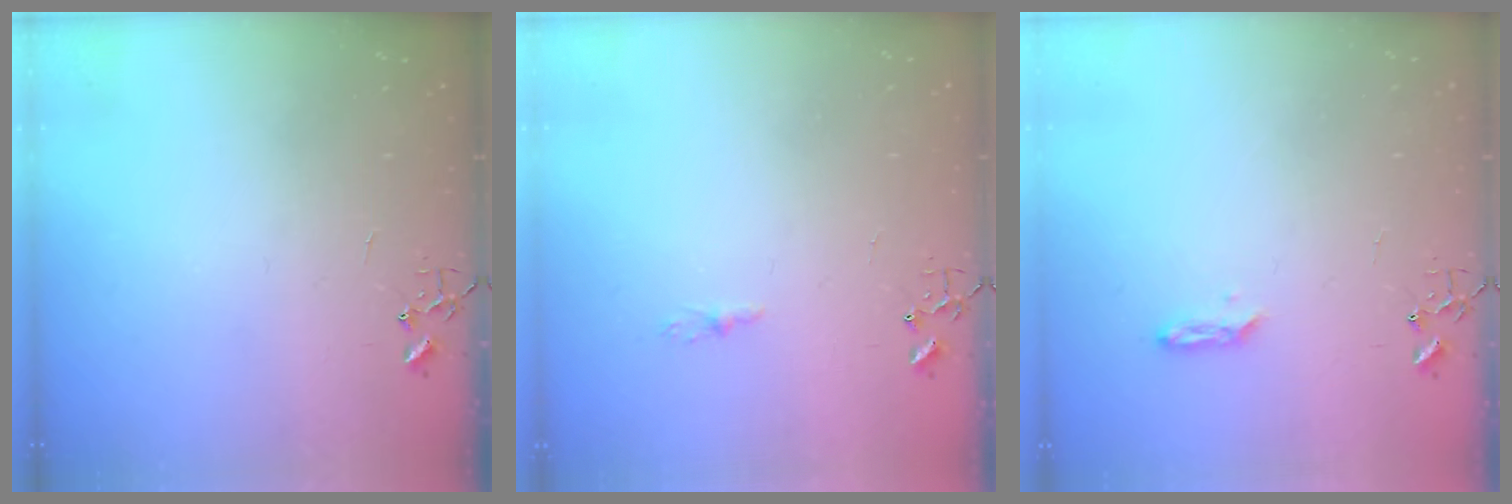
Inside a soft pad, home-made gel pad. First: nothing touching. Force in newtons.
{"total": 4.0, "press": 4.0, "slide": 0.4}
{"total": 4.1, "press": 4.0, "slide": 0.6}